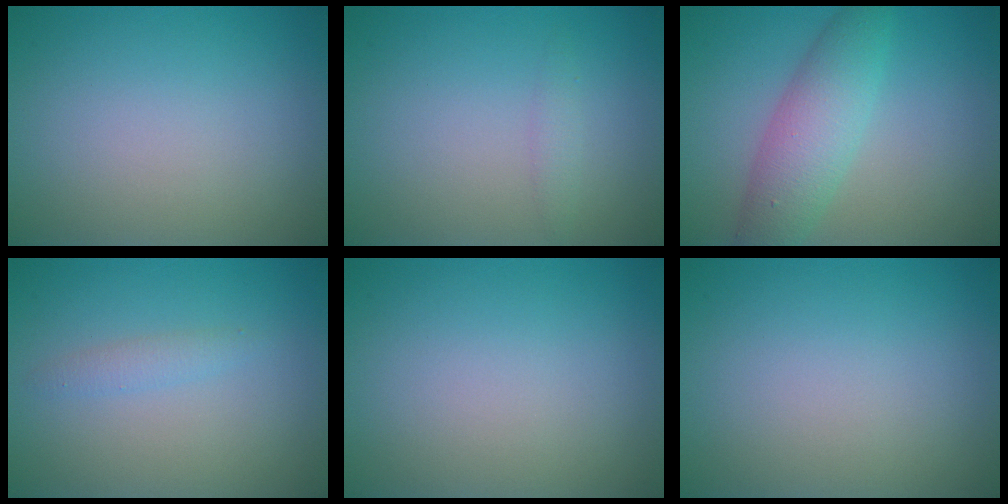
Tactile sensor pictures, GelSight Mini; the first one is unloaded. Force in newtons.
{"total": 1.0, "press": 1.0, "slide": 0.0}
{"total": 4.9, "press": 4.9, "slide": 0.1}
{"total": 1.2, "press": 1.2, "slide": 0.0}
{"total": 0.0}
{"total": 0.0}